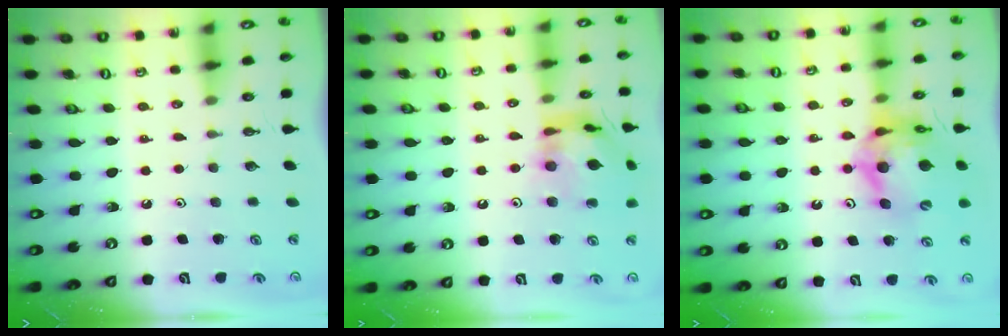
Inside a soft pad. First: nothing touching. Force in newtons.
{"total": 15.3, "press": 15.2, "slide": 1.2}
{"total": 14.9, "press": 14.8, "slide": 1.7}